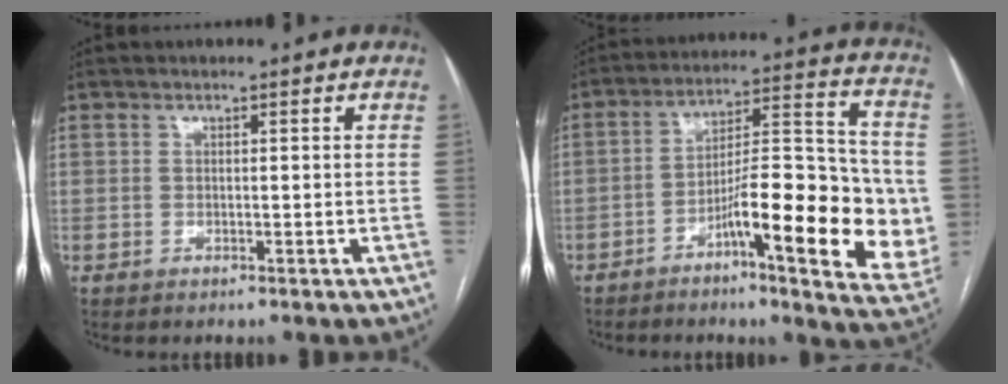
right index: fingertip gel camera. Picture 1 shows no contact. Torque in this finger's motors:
{"motor_torque": [1.30, -0.84, 0.68, 0.21]}